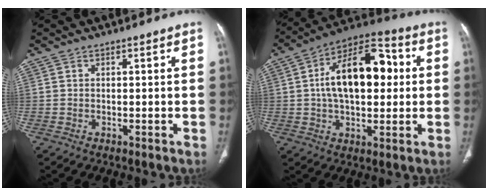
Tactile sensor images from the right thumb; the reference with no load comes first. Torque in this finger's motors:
{"motor_torque": [1.33, 1.36, 1.73, 0.31, 0.16]}